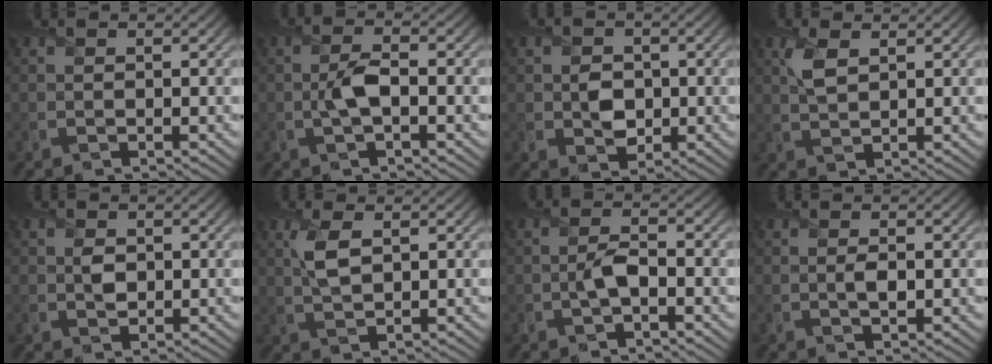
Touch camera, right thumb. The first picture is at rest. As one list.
[{"total": 3.0, "force": [-0.5, 1.1, 2.7], "torque": [-0.060, 0.005, -0.011]}, {"total": 3.5, "force": [-0.2, 3.0, 1.8], "torque": [-0.038, -0.003, -0.009]}, {"total": 3.1, "force": [1.3, 1.4, 2.4], "torque": [-0.062, 0.002, 0.030]}, {"total": 1.7, "force": [0.3, 1.4, 1.0], "torque": [-0.022, -0.001, 0.004]}, {"total": 3.8, "force": [1.2, 1.7, 3.2], "torque": [-0.080, 0.002, 0.027]}, {"total": 2.5, "force": [-0.9, 0.9, 2.1], "torque": [-0.045, 0.006, -0.020]}, {"total": 1.1, "force": [0.1, 0.4, 1.1], "torque": [-0.021, 0.002, 0.001]}]